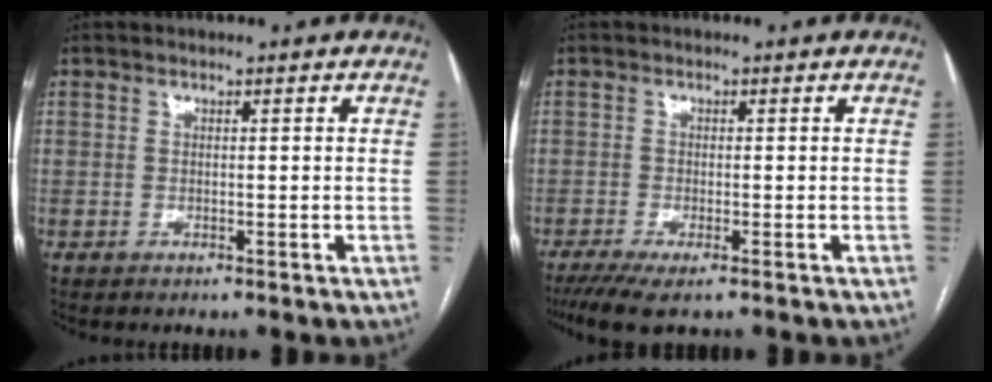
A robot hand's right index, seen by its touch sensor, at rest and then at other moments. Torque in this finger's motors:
{"motor_torque": [0.44, -0.46, 0.33, 0.08]}